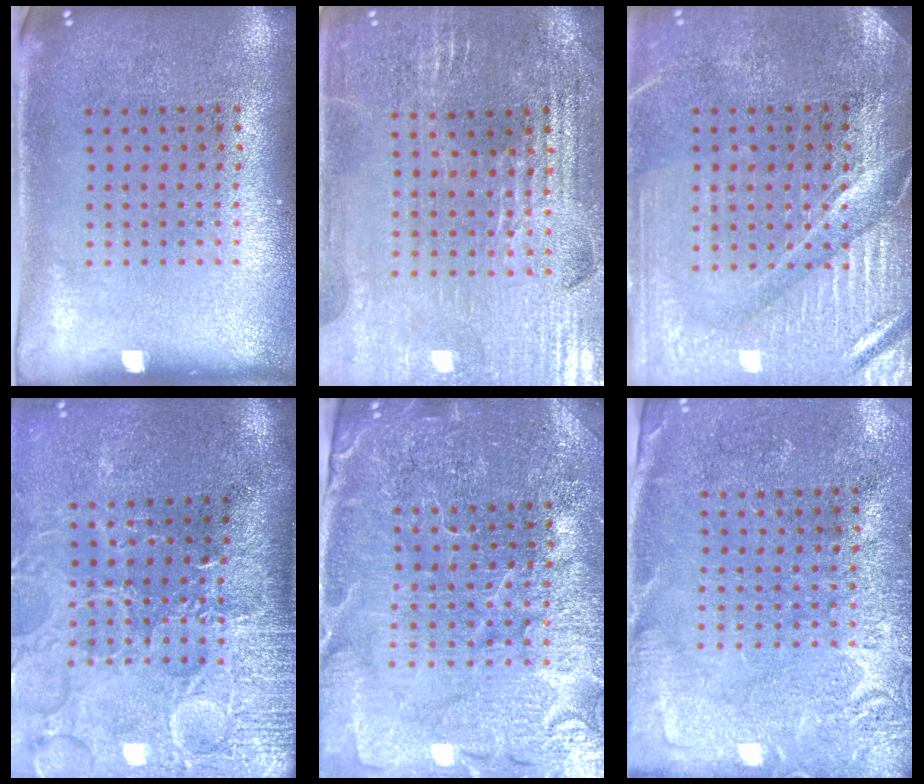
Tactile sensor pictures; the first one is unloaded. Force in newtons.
{"total": 3.0, "press": 3.0, "slide": 0.4}
{"total": 4.0, "press": 3.7, "slide": 1.5}
{"total": 4.4, "press": 3.8, "slide": 2.2}
{"total": 4.5, "press": 4.3, "slide": 1.4}
{"total": 2.7, "press": 2.6, "slide": 0.6}